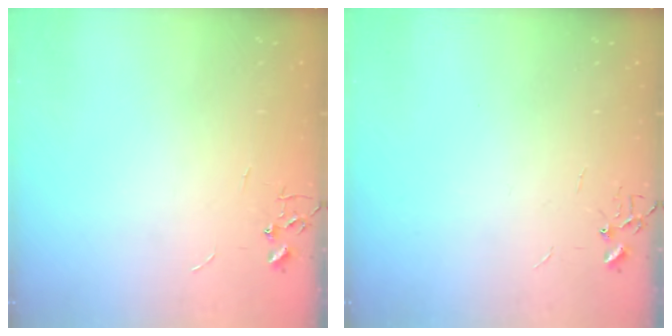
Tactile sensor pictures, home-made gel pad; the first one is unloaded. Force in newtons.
{"total": 0.0}